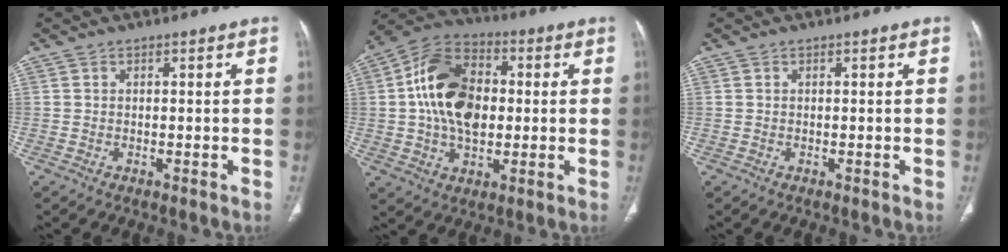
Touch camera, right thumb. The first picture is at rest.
{"total": 16.6, "force": [1.1, 10.9, 12.4], "torque": [-0.201, 0.020, 0.014]}
{"total": 0.0}